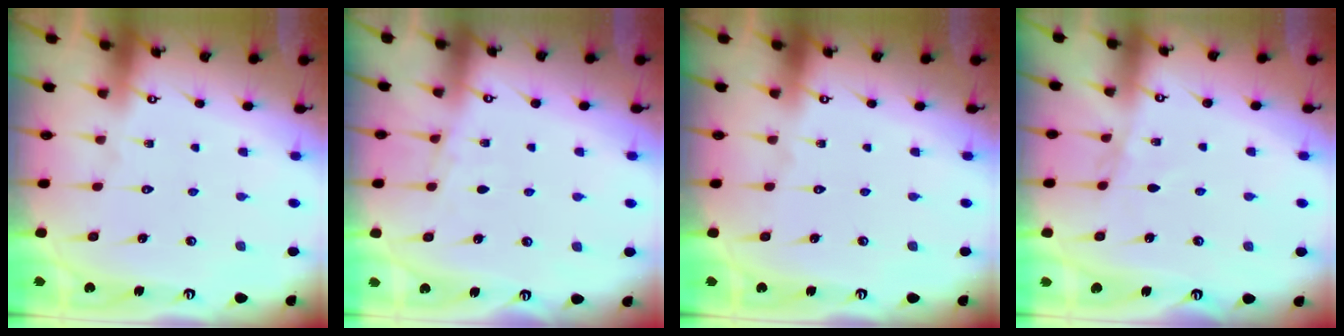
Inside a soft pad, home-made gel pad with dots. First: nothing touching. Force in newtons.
{"total": 4.1, "press": 4.1, "slide": 0.4}
{"total": 0.0}
{"total": 4.1, "press": 4.1, "slide": 0.5}